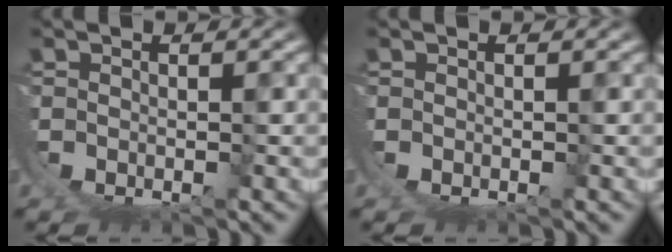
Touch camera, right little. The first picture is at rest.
{"total": 0.0}